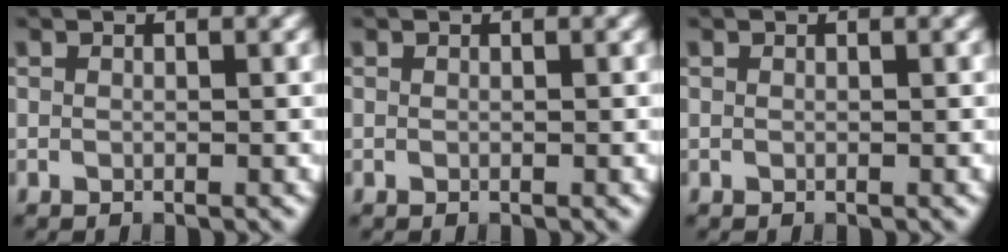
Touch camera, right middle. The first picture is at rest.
{"total": 0.0}
{"total": 0.0}